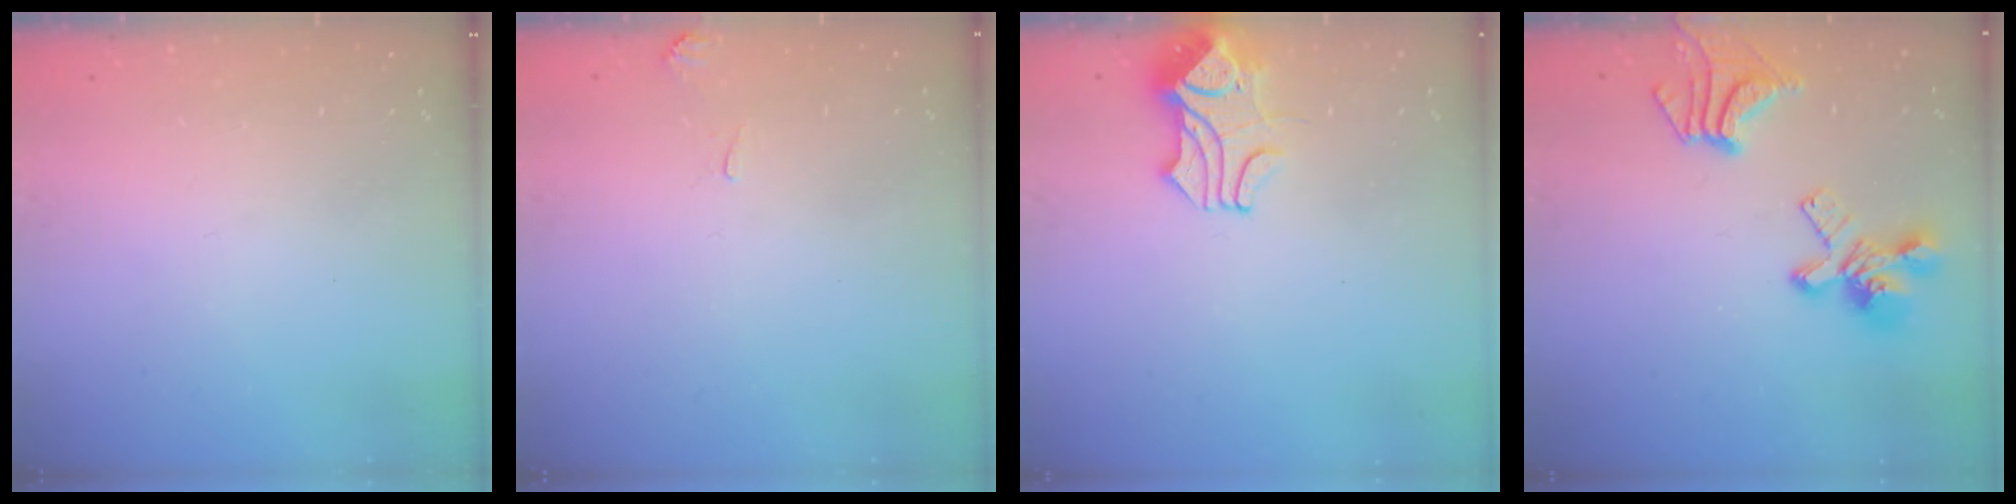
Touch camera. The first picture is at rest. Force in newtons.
{"total": 2.0, "press": 2.0, "slide": 0.3}
{"total": 2.0, "press": 1.7, "slide": 1.1}
{"total": 8.2, "press": 7.7, "slide": 2.6}